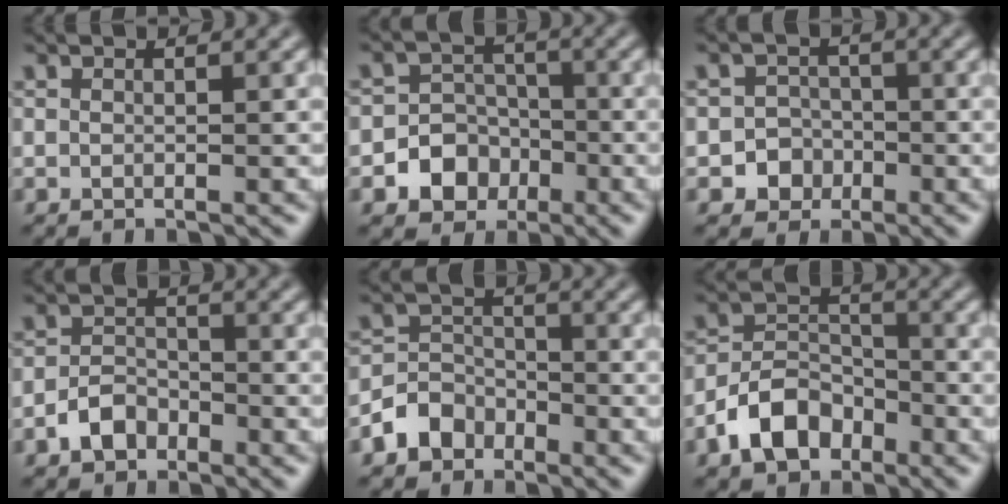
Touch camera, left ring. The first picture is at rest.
{"total": 5.7, "force": [-2.4, 4.9, 1.4], "torque": [0.012, -0.003, -0.065]}
{"total": 3.4, "force": [-1.5, 3.0, 0.4], "torque": [0.027, 0.005, -0.036]}
{"total": 2.8, "force": [-1.8, 1.8, 1.2], "torque": [-0.017, 0.009, -0.038]}
{"total": 3.6, "force": [-2.2, 2.7, 0.9], "torque": [-0.013, 0.005, -0.047]}
{"total": 5.4, "force": [-3.1, 3.5, 2.5], "torque": [-0.045, 0.001, -0.065]}